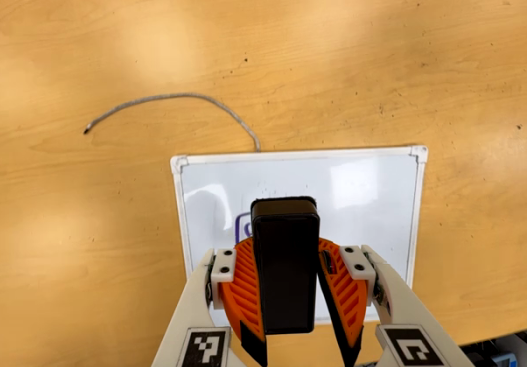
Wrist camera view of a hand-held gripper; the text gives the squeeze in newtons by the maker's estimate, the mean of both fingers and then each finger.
{"total": 8.5, "left": 8.9, "right": 8.1}